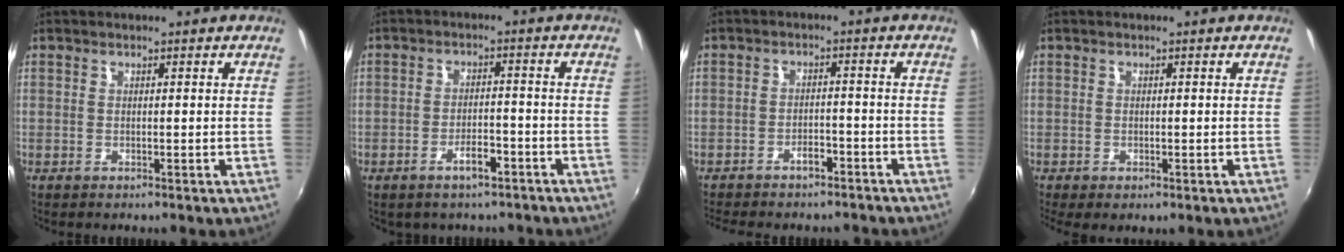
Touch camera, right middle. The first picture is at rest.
{"total": 4.4, "force": [-3.0, 2.0, 2.5], "torque": [-0.049, 0.006, -0.036]}
{"total": 7.1, "force": [-6.2, 2.5, 2.6], "torque": [-0.065, 0.000, -0.083]}
{"total": 1.7, "force": [-0.7, 0.7, 1.4], "torque": [-0.026, -0.008, -0.007]}